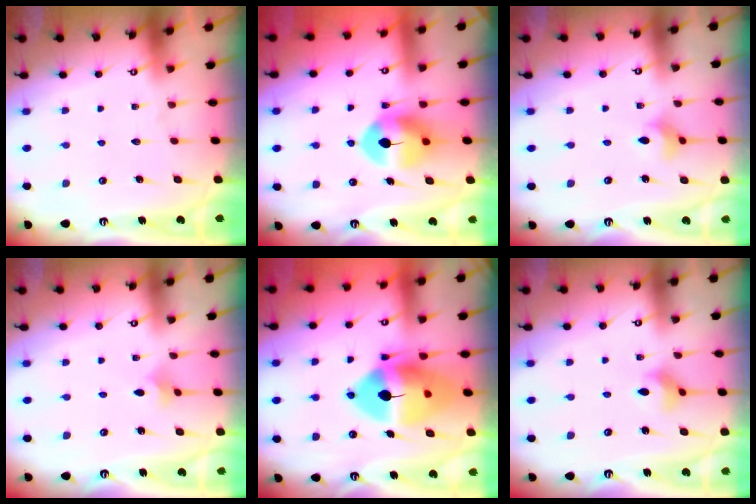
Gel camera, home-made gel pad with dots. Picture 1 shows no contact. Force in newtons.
{"total": 8.8, "press": 8.7, "slide": 1.2}
{"total": 4.6, "press": 4.5, "slide": 0.8}
{"total": 1.8, "press": 1.7, "slide": 0.5}
{"total": 17.4, "press": 17.2, "slide": 2.9}
{"total": 3.9, "press": 3.9, "slide": 0.6}